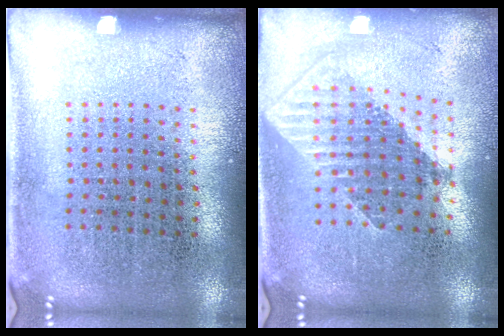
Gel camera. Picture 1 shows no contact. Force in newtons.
{"total": 1.8, "press": 1.4, "slide": 1.1}